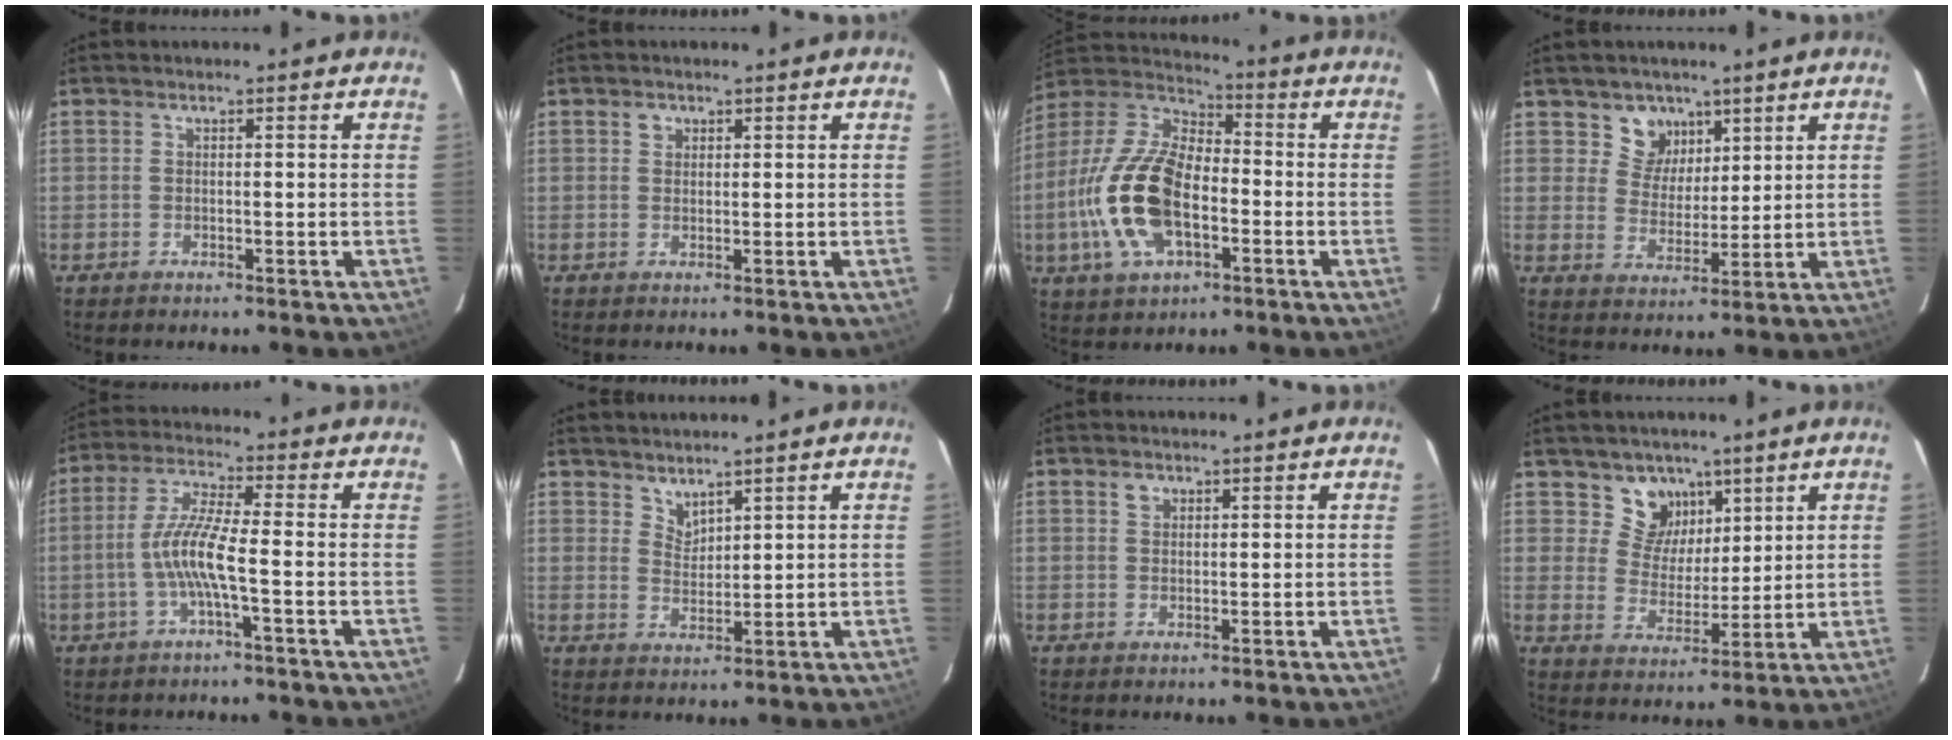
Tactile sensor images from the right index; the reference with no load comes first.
{"total": 1.4, "force": [0.6, 1.2, 0.4], "torque": [-0.005, 0.007, 0.010]}
{"total": 18.4, "force": [-4.4, 9.2, 15.3], "torque": [-0.333, -0.002, -0.084]}
{"total": 6.3, "force": [3.8, 4.9, 0.7], "torque": [-0.005, 0.003, 0.071]}
{"total": 7.8, "force": [-2.2, 0.2, 7.5], "torque": [-0.164, 0.006, -0.043]}
{"total": 3.2, "force": [2.9, 1.1, 0.7], "torque": [-0.010, -0.002, 0.055]}
{"total": 1.6, "force": [0.9, 1.2, 0.6], "torque": [-0.011, 0.006, 0.015]}
{"total": 7.6, "force": [4.9, 5.7, 1.1], "torque": [-0.010, -0.008, 0.091]}